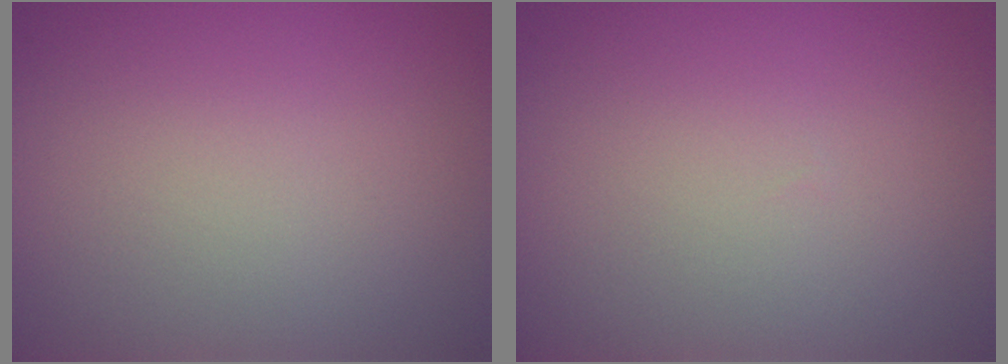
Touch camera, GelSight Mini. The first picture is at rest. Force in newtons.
{"total": 0.0}